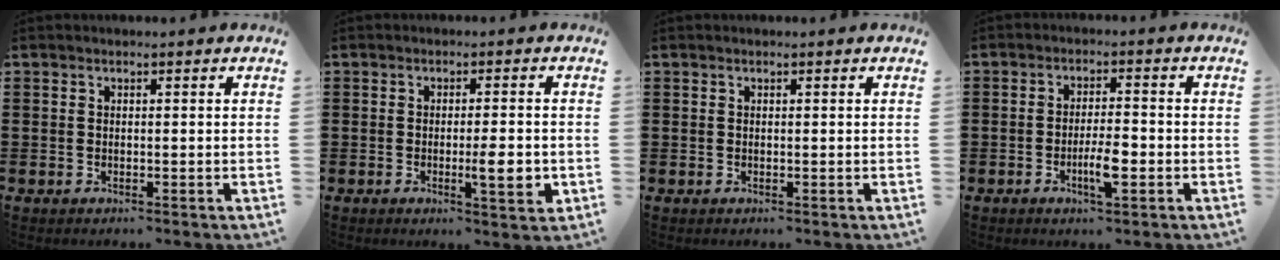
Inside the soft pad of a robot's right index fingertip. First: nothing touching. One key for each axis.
{"total": 5.2, "fx": -1.2, "fy": 0.7, "fz": 5.0, "tx": -0.073, "ty": -0.010, "tz": -0.019}
{"total": 0.0}
{"total": 4.7, "fx": -1.7, "fy": 1.2, "fz": 4.2, "tx": -0.077, "ty": 0.004, "tz": -0.032}